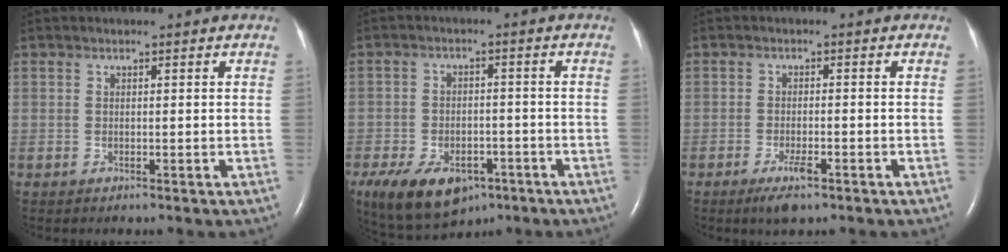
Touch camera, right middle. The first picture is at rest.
{"total": 12.7, "force": [-7.4, 7.5, 7.1], "torque": [-0.146, 0.001, -0.109]}
{"total": 3.4, "force": [-2.1, 0.7, 2.6], "torque": [-0.054, -0.005, -0.035]}